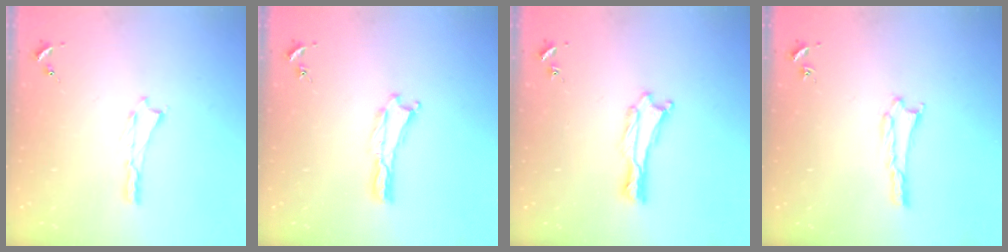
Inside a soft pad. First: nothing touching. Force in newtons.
{"total": 0.0}
{"total": 0.6, "press": 0.6, "slide": 0.2}
{"total": 0.9, "press": 0.8, "slide": 0.1}